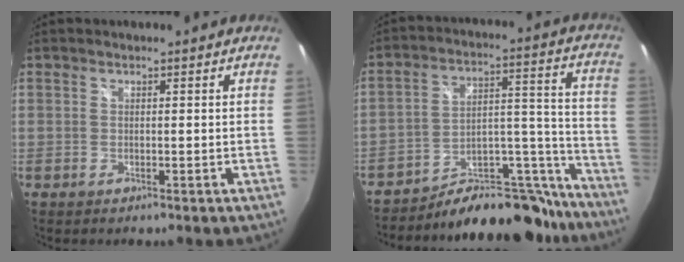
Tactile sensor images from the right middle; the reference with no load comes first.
{"total": 20.2, "force": [-18.2, 6.9, 5.5], "torque": [-0.053, 0.068, -0.254]}